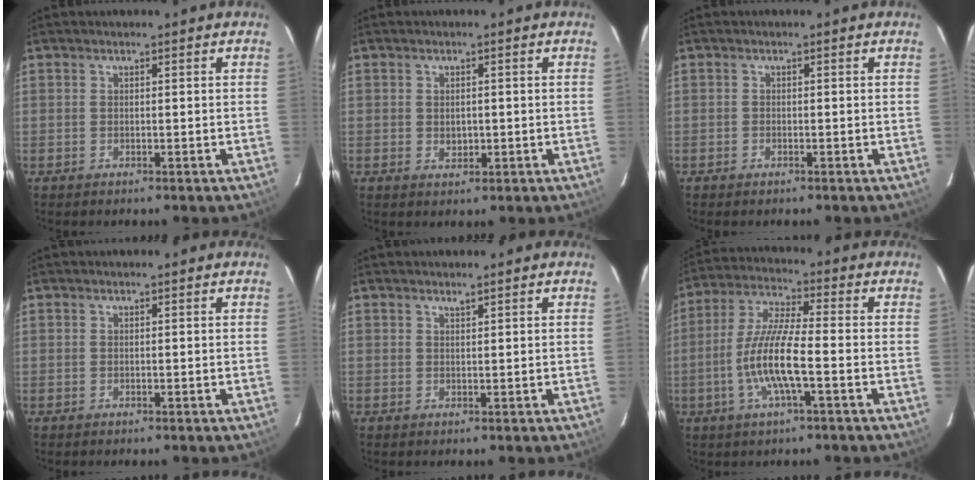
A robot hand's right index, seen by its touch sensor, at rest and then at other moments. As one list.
[{"total": 2.2, "force": [-0.2, 1.7, 1.3], "torque": [-0.020, 0.002, 0.000]}, {"total": 0.7, "force": [-0.6, 0.4, 0.2], "torque": [-0.006, 0.001, -0.012]}, {"total": 0.0}, {"total": 0.6, "force": [0.6, 0.0, 0.3], "torque": [-0.003, 0.001, 0.010]}, {"total": 10.9, "force": [-3.2, 1.4, 10.3], "torque": [-0.217, 0.000, -0.063]}]